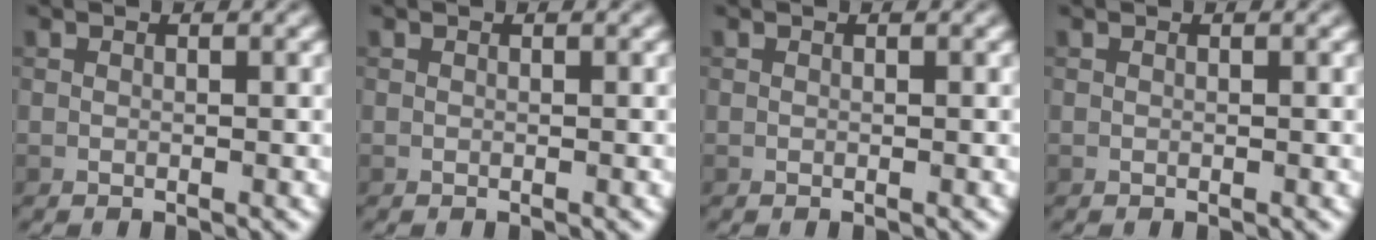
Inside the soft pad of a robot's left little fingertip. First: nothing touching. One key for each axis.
{"total": 0.0}
{"total": 0.0}
{"total": 0.0}